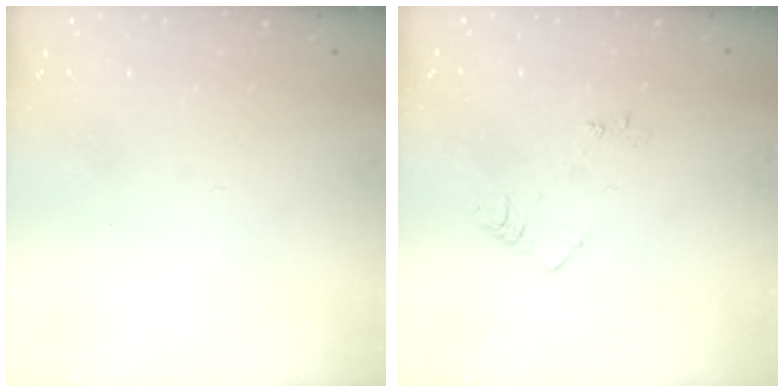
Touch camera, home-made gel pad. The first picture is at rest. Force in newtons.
{"total": 5.5, "press": 5.5, "slide": 0.6}